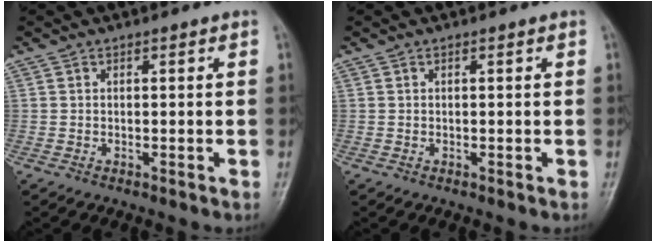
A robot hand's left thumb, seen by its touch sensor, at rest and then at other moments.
{"total": 0.0}